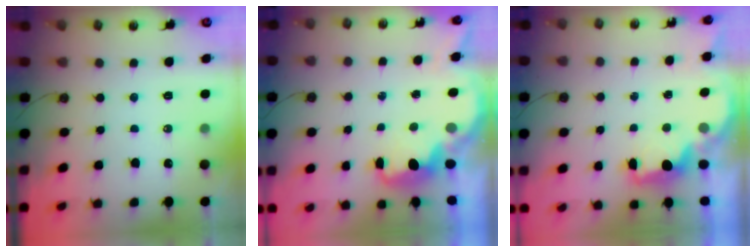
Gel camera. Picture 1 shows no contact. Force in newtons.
{"total": 2.5, "press": 2.4, "slide": 0.7}
{"total": 2.5, "press": 2.3, "slide": 0.8}